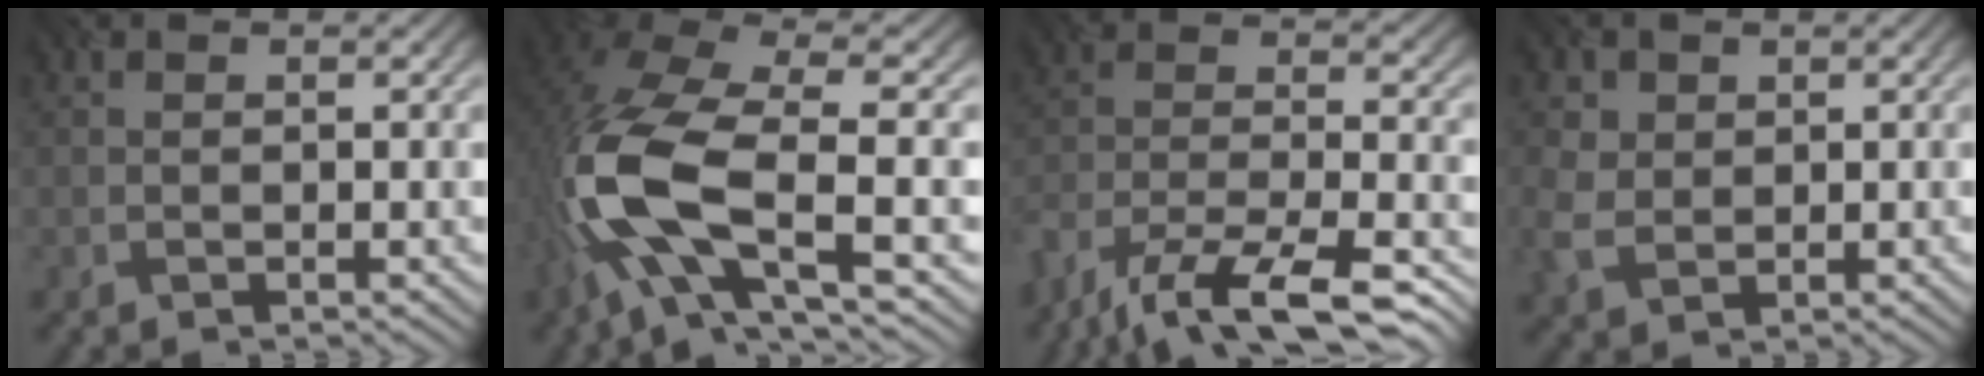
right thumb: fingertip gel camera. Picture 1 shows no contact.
{"total": 14.5, "force": [-3.3, 6.0, 12.7], "torque": [-0.303, -0.018, -0.069]}
{"total": 15.2, "force": [-12.2, 4.7, 7.7], "torque": [-0.160, -0.022, -0.195]}
{"total": 3.8, "force": [0.6, 3.3, 1.6], "torque": [-0.052, 0.001, 0.012]}